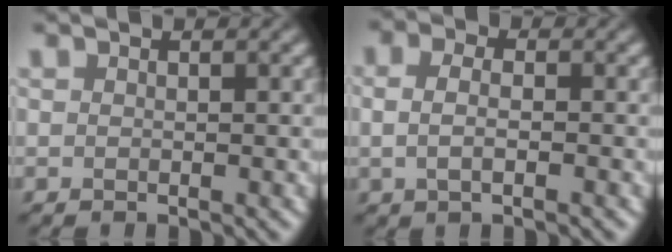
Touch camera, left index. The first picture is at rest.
{"total": 3.1, "force": [0.1, 1.7, 2.6], "torque": [-0.032, 0.002, -0.013]}